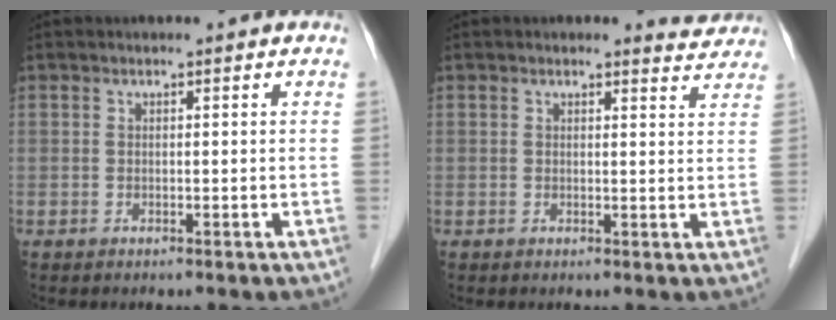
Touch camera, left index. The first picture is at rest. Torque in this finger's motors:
{"motor_torque": [0.19, -1.12, 0.09, 0.00]}